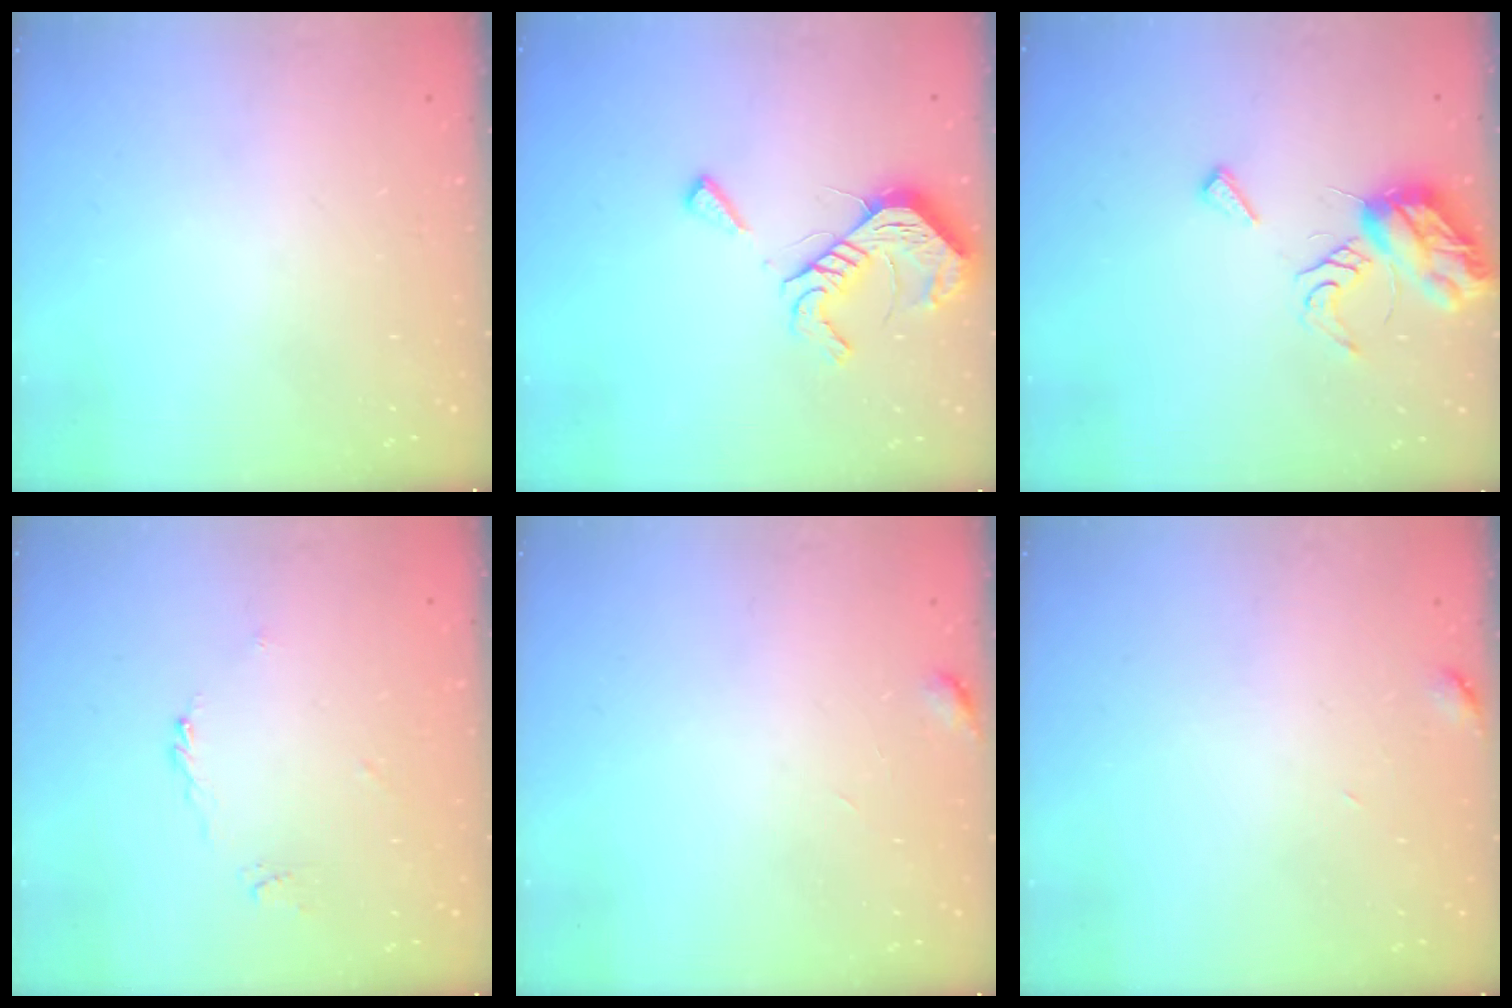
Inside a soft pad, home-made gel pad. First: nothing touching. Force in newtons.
{"total": 13.1, "press": 13.1, "slide": 0.5}
{"total": 9.5, "press": 9.5, "slide": 0.6}
{"total": 3.7, "press": 3.6, "slide": 0.8}
{"total": 3.7, "press": 3.7, "slide": 0.3}
{"total": 4.3, "press": 4.3, "slide": 0.5}